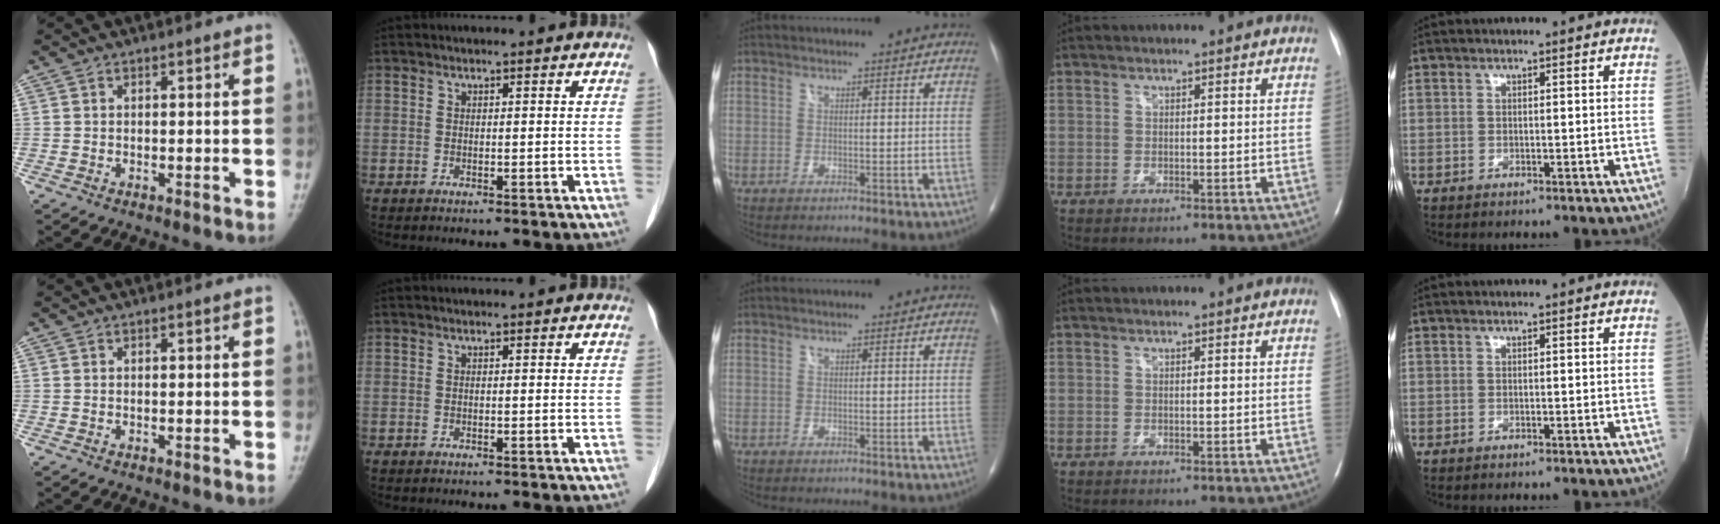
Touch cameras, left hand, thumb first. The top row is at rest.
{}